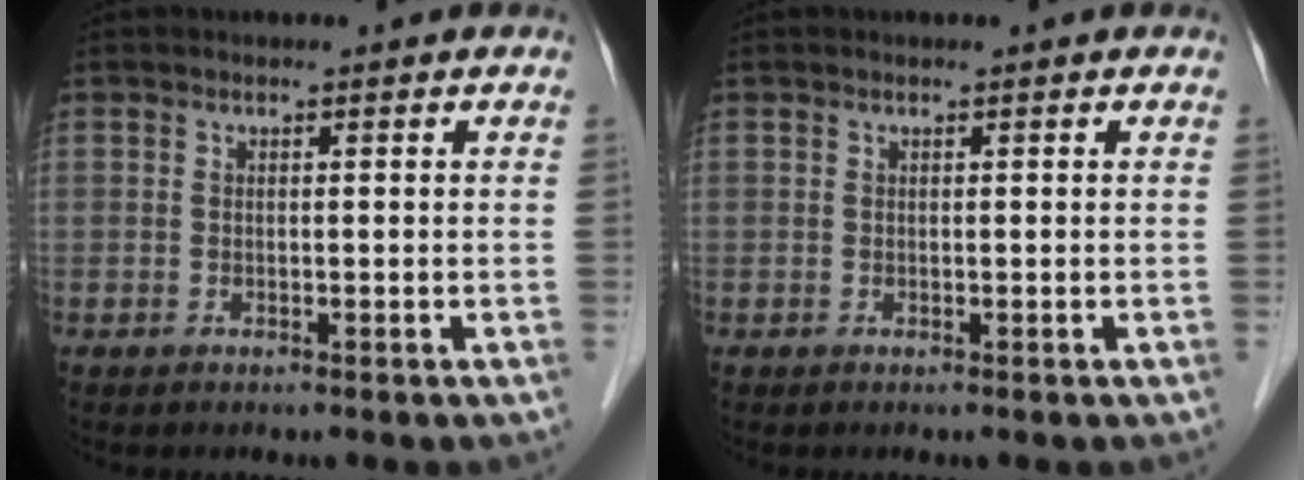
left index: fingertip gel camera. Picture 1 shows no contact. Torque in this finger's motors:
{"motor_torque": [0.00, 0.00, 0.00, 0.00]}